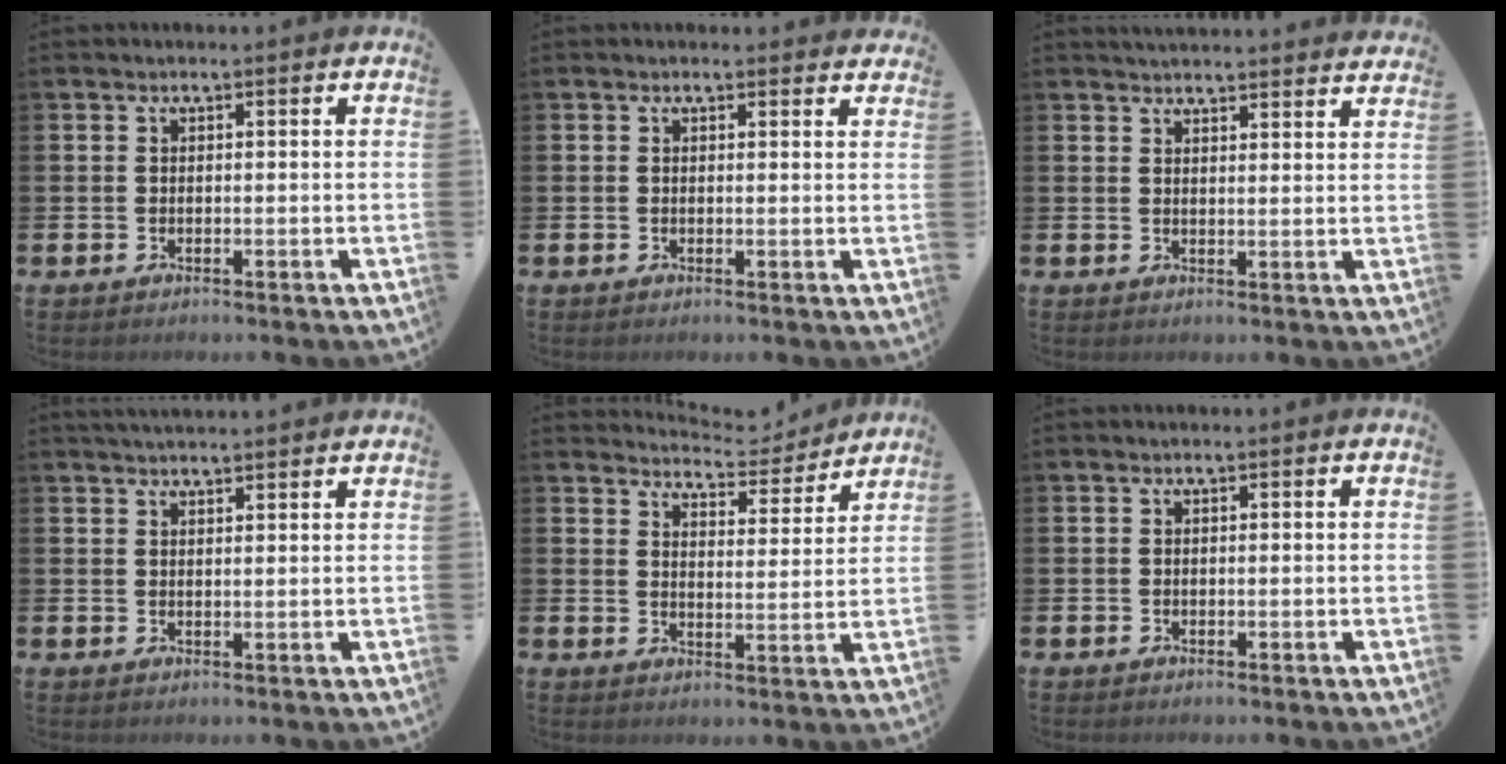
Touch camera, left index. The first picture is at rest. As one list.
[{"total": 0.8, "force": [0.8, 0.2, 0.0], "torque": [0.013, -0.003, 0.011]}, {"total": 3.5, "force": [3.5, 0.1, 0.0], "torque": [0.000, -0.022, 0.063]}, {"total": 2.6, "force": [2.5, 0.1, 0.2], "torque": [-0.002, -0.011, 0.045]}, {"total": 5.0, "force": [4.9, 0.8, 0.2], "torque": [-0.010, -0.041, 0.081]}, {"total": 0.0}]